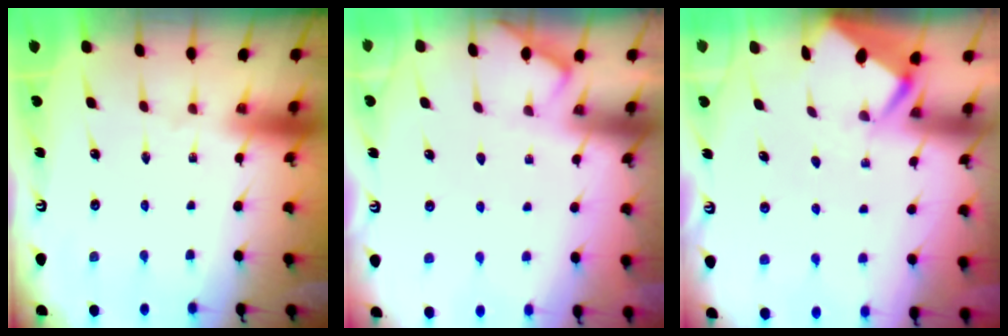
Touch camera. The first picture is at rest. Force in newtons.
{"total": 2.5, "press": 2.4, "slide": 0.4}
{"total": 2.6, "press": 2.6, "slide": 0.4}